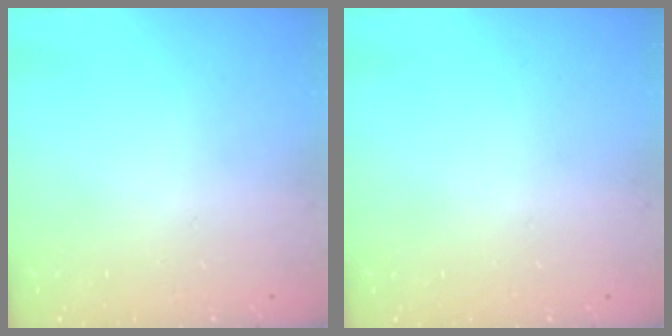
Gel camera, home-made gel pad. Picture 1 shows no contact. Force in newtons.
{"total": 0.0}